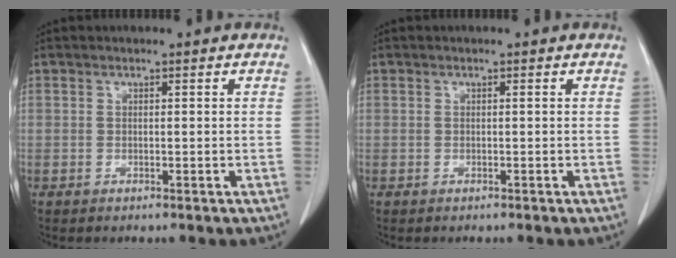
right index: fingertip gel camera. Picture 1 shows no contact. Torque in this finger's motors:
{"motor_torque": [-0.05, 0.05, -0.02, 0.00]}